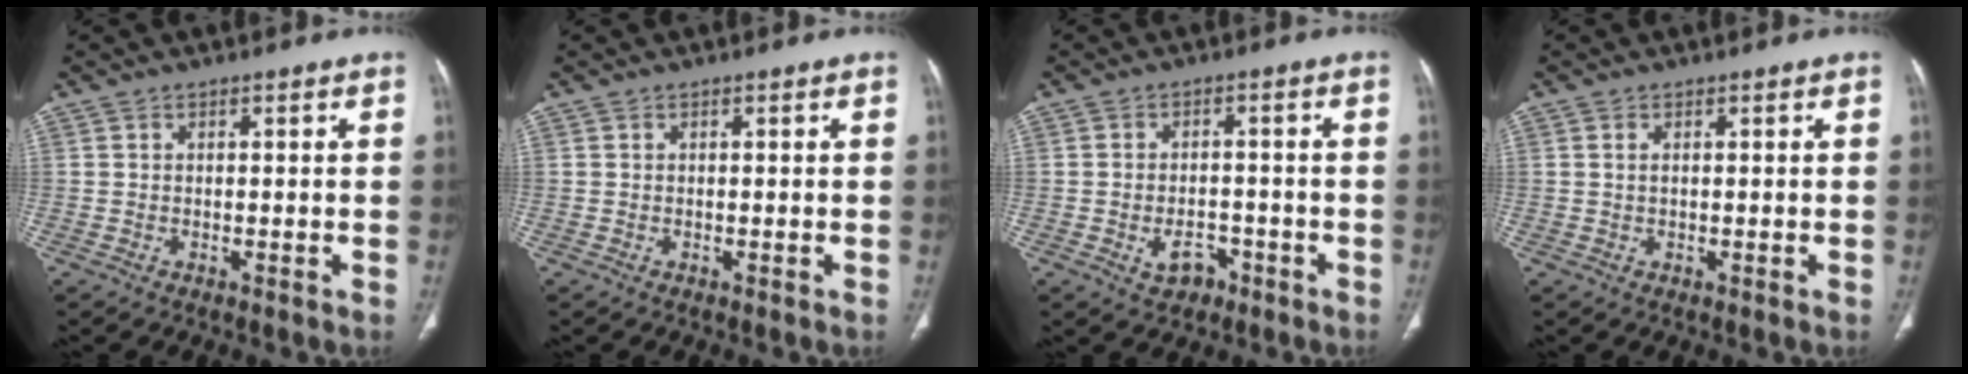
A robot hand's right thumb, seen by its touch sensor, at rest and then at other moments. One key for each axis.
{"total": 0.0}
{"total": 4.5, "fx": -2.2, "fy": 3.1, "fz": 2.4, "tx": -0.026, "ty": 0.020, "tz": -0.028}
{"total": 0.9, "fx": 0.2, "fy": 0.4, "fz": 0.7, "tx": -0.018, "ty": 0.001, "tz": 0.006}